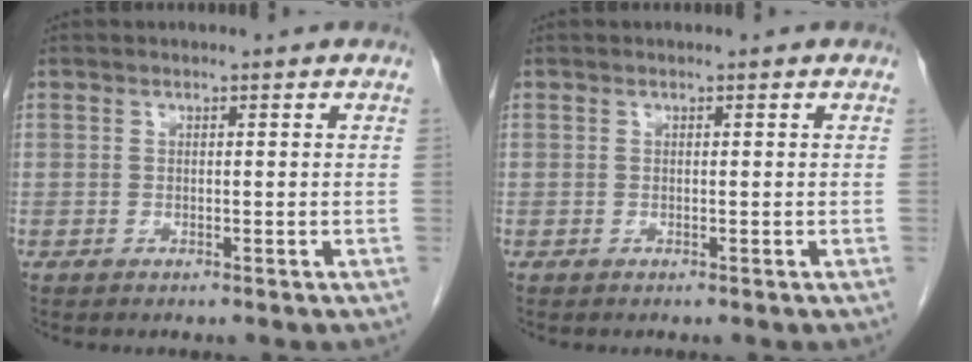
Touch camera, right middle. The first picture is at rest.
{"total": 0.0}